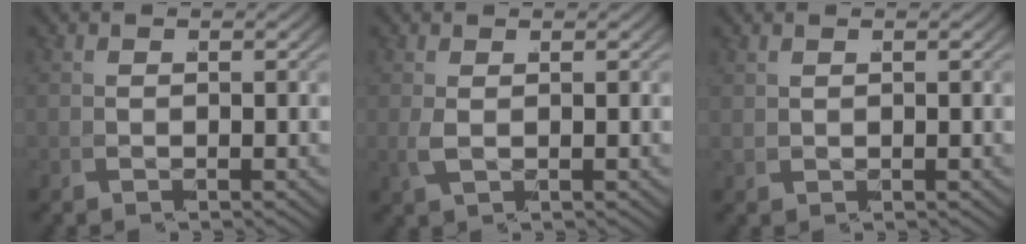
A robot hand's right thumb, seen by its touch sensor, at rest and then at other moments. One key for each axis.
{"total": 1.2, "fx": 0.4, "fy": 0.5, "fz": 1.1, "tx": -0.039, "ty": -0.007, "tz": 0.020}
{"total": 1.0, "fx": 0.9, "fy": 0.3, "fz": 0.2, "tx": -0.009, "ty": 0.000, "tz": 0.026}